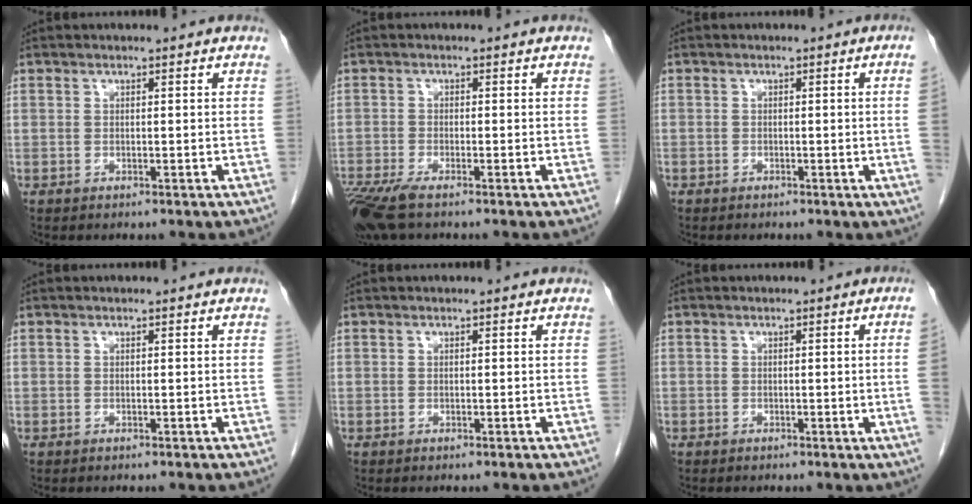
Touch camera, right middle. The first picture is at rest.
{"total": 6.3, "force": [-4.6, 1.1, 4.2], "torque": [-0.082, -0.017, -0.085]}
{"total": 2.1, "force": [-0.3, -0.8, 2.0], "torque": [-0.020, 0.000, -0.005]}
{"total": 0.0}
{"total": 0.0}
{"total": 2.6, "force": [-0.2, -1.0, 2.4], "torque": [-0.025, -0.001, -0.001]}